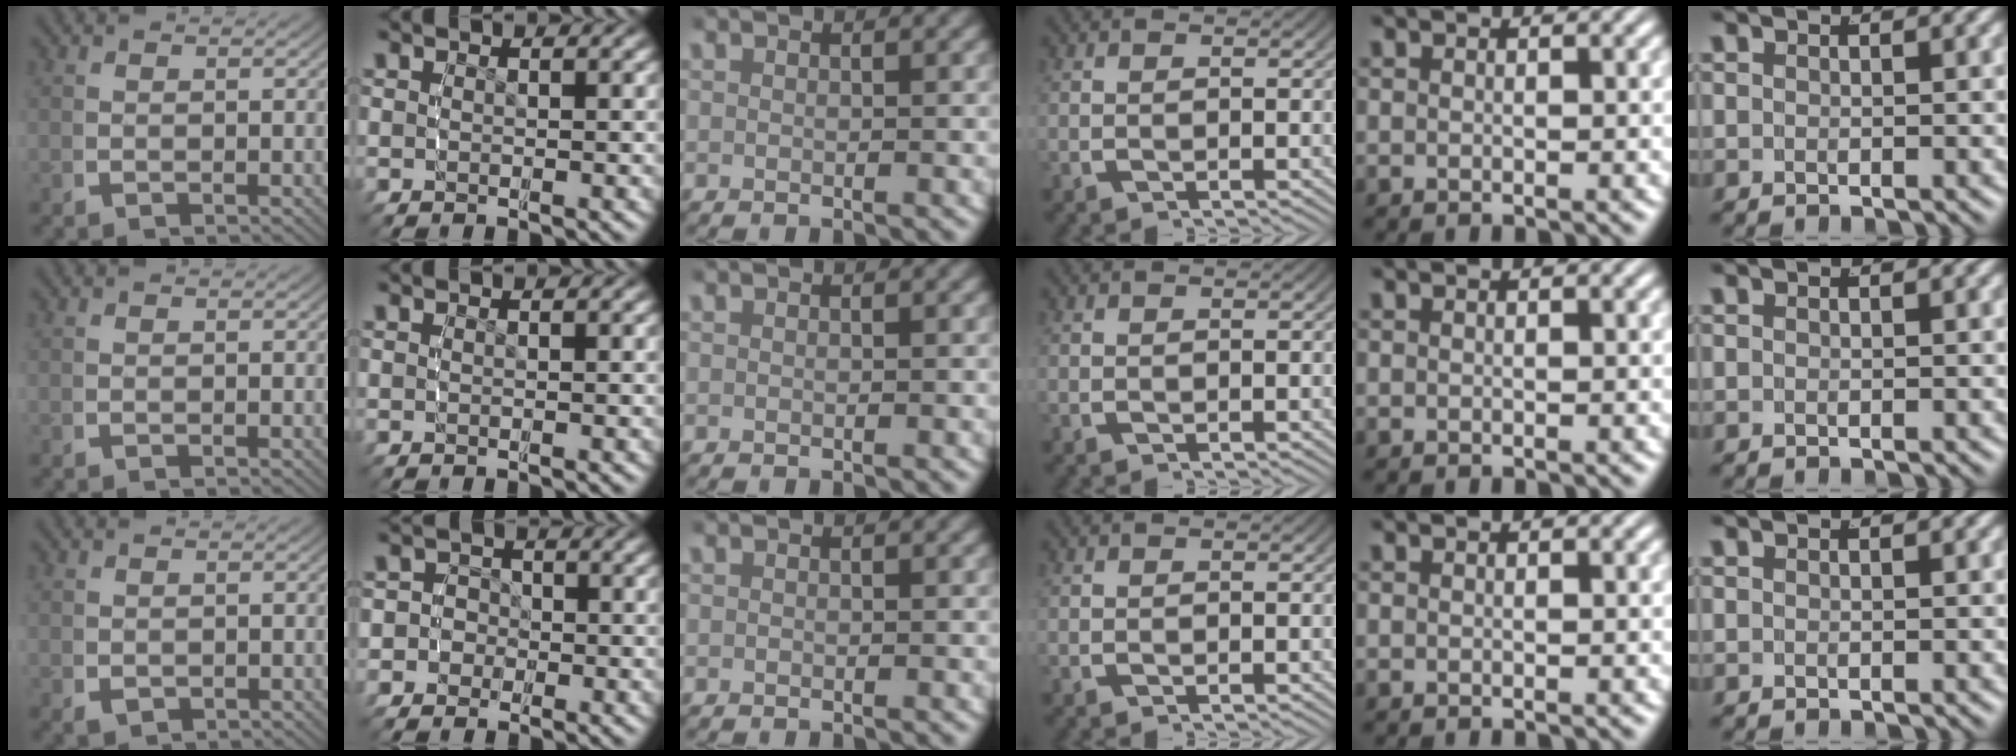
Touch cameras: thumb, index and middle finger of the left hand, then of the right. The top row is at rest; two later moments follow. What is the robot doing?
{"motion": "grasp_and_lifting", "object": "backpack"}